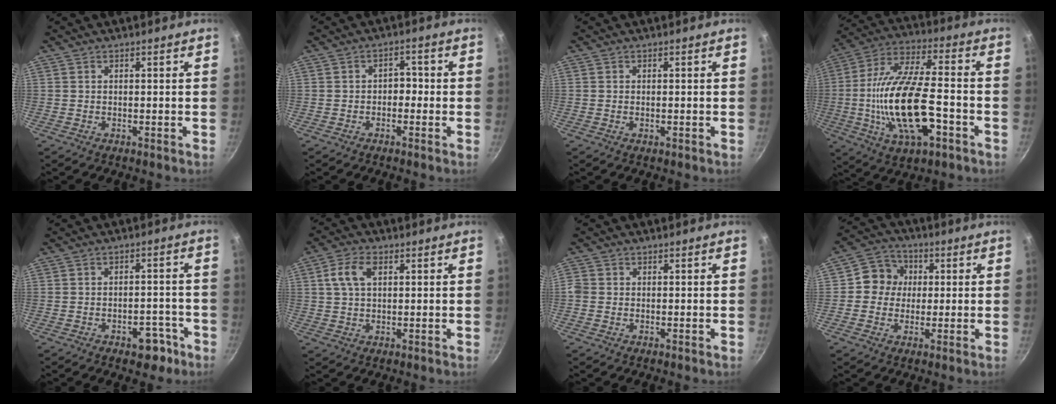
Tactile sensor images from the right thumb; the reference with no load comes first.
{"total": 2.9, "force": [-0.7, 2.1, 1.9], "torque": [-0.005, 0.015, -0.020]}
{"total": 0.6, "force": [-0.2, 0.3, 0.6], "torque": [-0.013, 0.001, -0.002]}
{"total": 21.0, "force": [-4.5, 8.5, 18.7], "torque": [-0.368, 0.027, -0.073]}
{"total": 5.7, "force": [-3.4, 3.2, 3.4], "torque": [-0.025, 0.031, -0.044]}
{"total": 5.8, "force": [1.7, 3.4, 4.4], "torque": [-0.090, 0.009, 0.032]}
{"total": 1.8, "force": [-0.2, 1.6, 0.9], "torque": [-0.016, 0.002, -0.009]}
{"total": 7.9, "force": [0.5, 7.2, 3.1], "torque": [-0.019, 0.014, -0.005]}